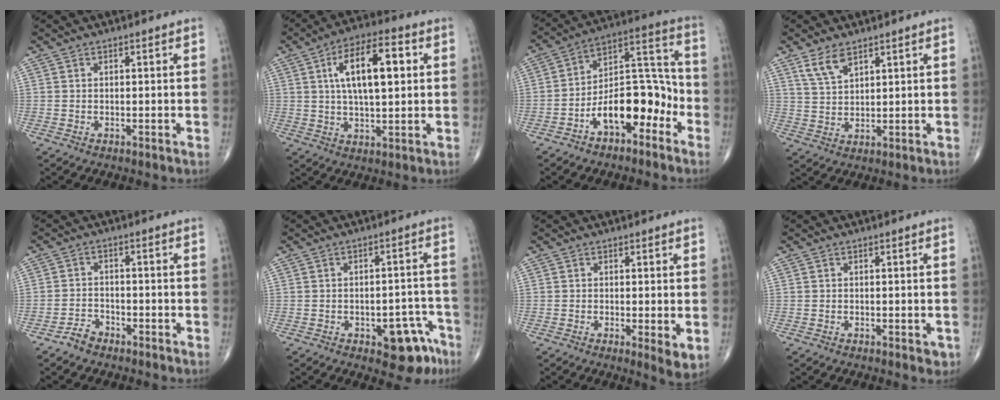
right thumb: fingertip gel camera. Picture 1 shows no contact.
{"total": 14.0, "force": [3.3, 5.7, 12.4], "torque": [-0.199, 0.009, 0.051]}
{"total": 14.6, "force": [-6.3, 7.6, 10.7], "torque": [-0.141, 0.074, -0.106]}
{"total": 5.1, "force": [3.4, 2.1, 3.0], "torque": [-0.056, -0.016, 0.074]}
{"total": 3.0, "force": [-2.4, 1.6, 0.7], "torque": [-0.014, 0.015, -0.045]}
{"total": 8.9, "force": [-4.8, 4.2, 6.2], "torque": [-0.047, 0.040, -0.053]}
{"total": 3.8, "force": [-0.6, 1.0, 3.7], "torque": [-0.063, -0.015, -0.014]}
{"total": 1.5, "force": [-0.6, 0.8, 1.1], "torque": [-0.009, -0.001, -0.007]}